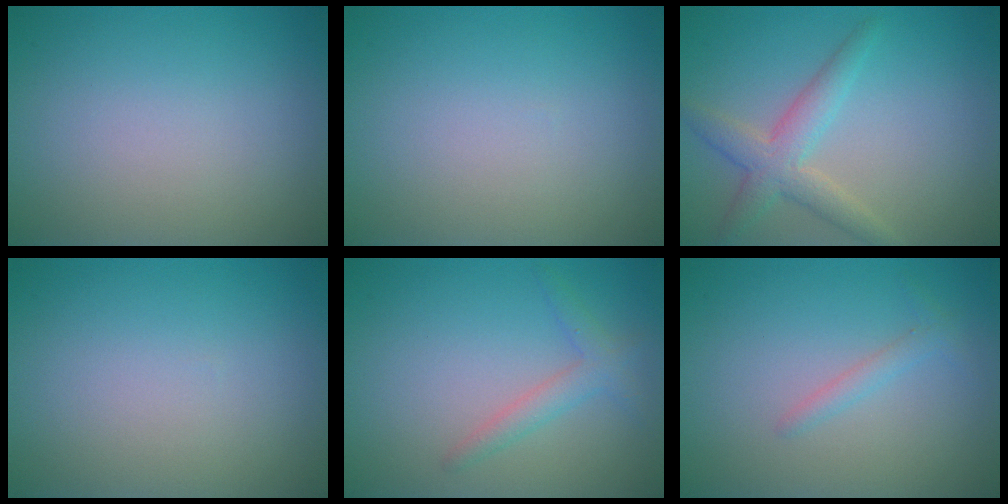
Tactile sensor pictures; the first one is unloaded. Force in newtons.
{"total": 0.0}
{"total": 3.5, "press": 3.5, "slide": 0.2}
{"total": 0.0}
{"total": 2.0, "press": 2.0, "slide": 0.1}
{"total": 1.2, "press": 1.2, "slide": 0.1}